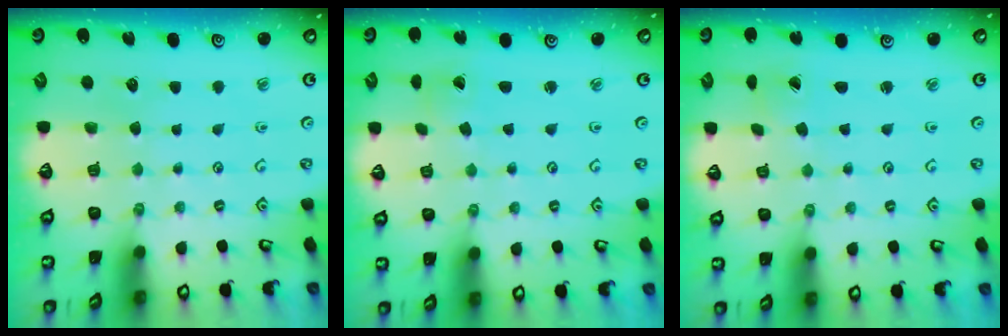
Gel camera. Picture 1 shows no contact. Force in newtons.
{"total": 1.5, "press": 1.5, "slide": 0.1}
{"total": 1.2, "press": 1.2, "slide": 0.1}